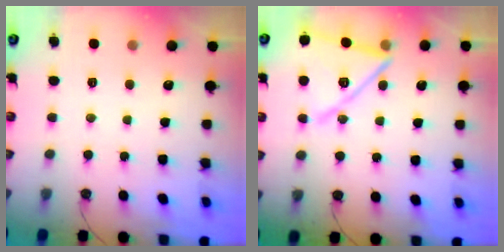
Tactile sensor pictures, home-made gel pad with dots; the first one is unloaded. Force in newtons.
{"total": 17.4, "press": 17.3, "slide": 1.3}